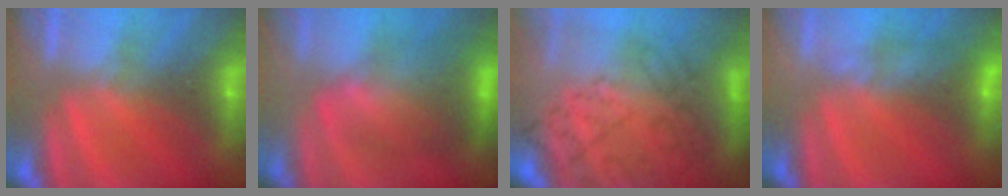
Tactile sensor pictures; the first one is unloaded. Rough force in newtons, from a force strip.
{"total": 3.4}
{"total": 11.2}
{"total": 4.7}